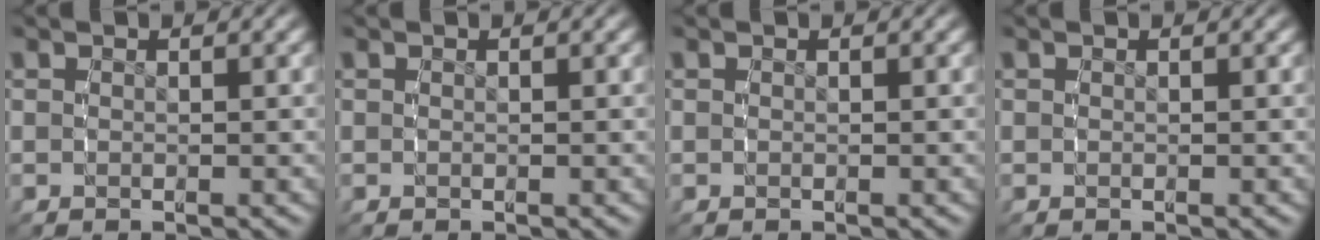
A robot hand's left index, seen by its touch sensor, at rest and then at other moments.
{"total": 0.0}
{"total": 0.0}
{"total": 0.0}